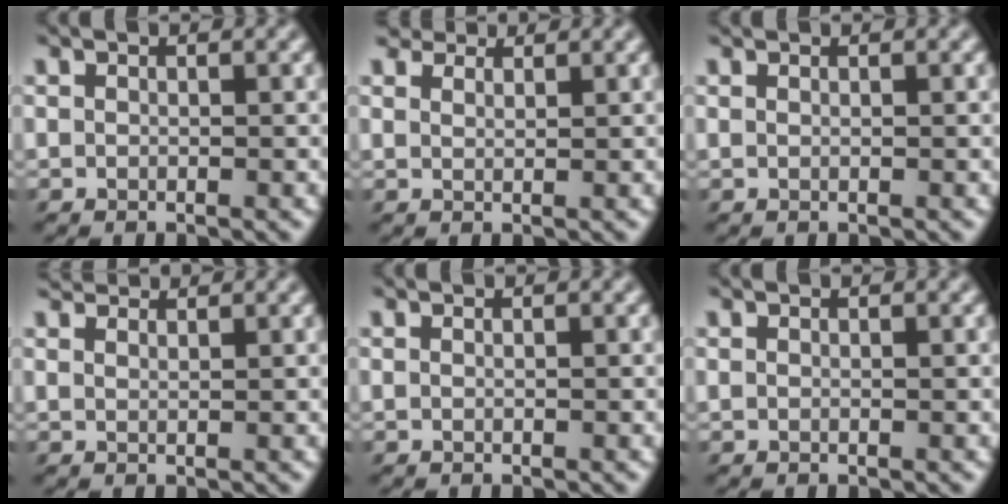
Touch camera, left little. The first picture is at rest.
{"total": 3.7, "force": [3.0, 1.8, 1.4], "torque": [-0.072, 0.001, 0.057]}
{"total": 0.5, "force": [0.4, -0.3, 0.0], "torque": [-0.001, 0.002, 0.008]}
{"total": 2.3, "force": [2.3, 0.2, 0.5], "torque": [-0.026, -0.001, 0.047]}
{"total": 0.0}
{"total": 0.0}